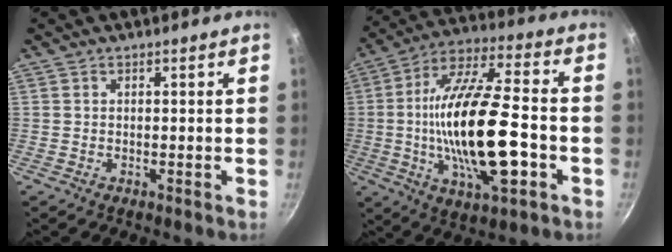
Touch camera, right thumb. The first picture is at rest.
{"total": 23.6, "force": [-4.1, 8.5, 21.6], "torque": [-0.387, 0.020, -0.073]}